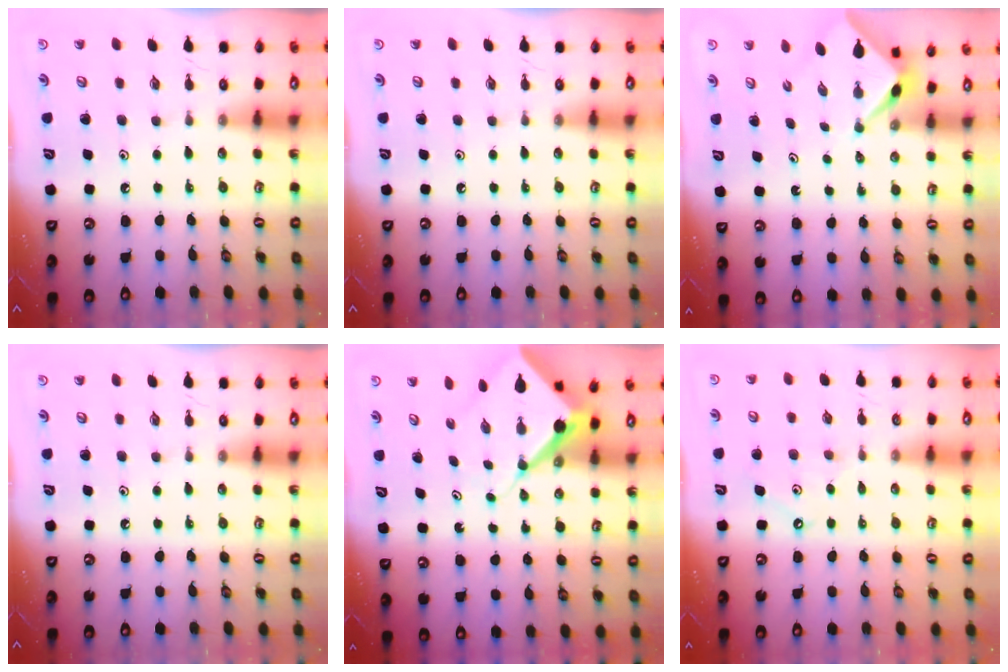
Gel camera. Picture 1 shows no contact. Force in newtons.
{"total": 0.0}
{"total": 2.3, "press": 2.3, "slide": 0.3}
{"total": 0.0}
{"total": 7.9, "press": 7.9, "slide": 0.7}
{"total": 5.6, "press": 5.6, "slide": 0.4}